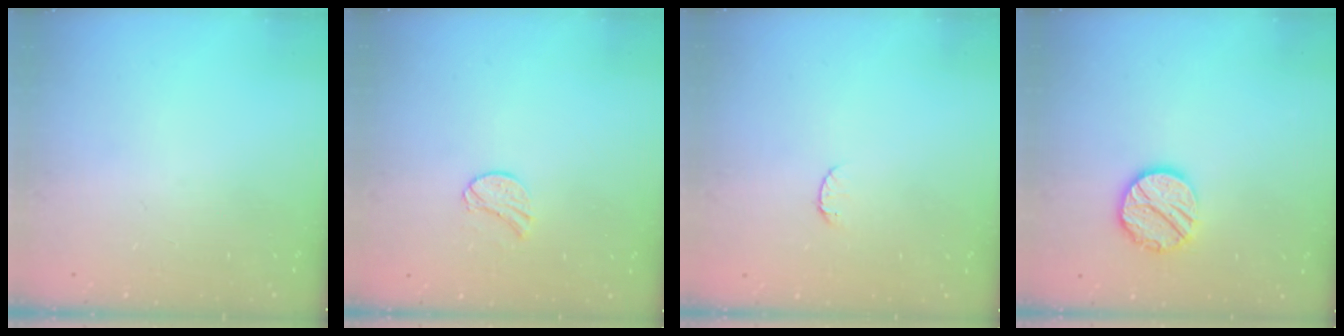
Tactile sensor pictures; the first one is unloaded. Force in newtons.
{"total": 7.1, "press": 7.0, "slide": 0.6}
{"total": 4.8, "press": 4.8, "slide": 0.5}
{"total": 11.6, "press": 11.6, "slide": 0.5}